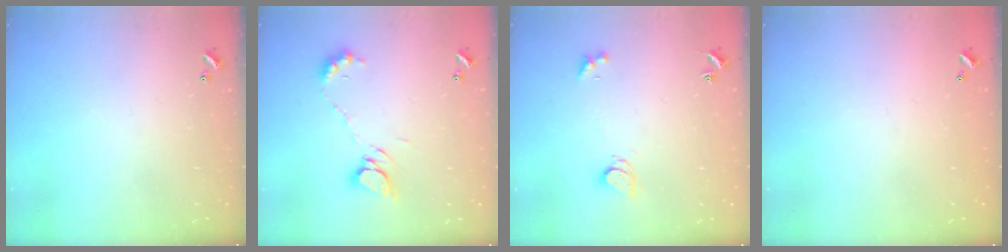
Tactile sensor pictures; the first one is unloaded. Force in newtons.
{"total": 8.2, "press": 8.2, "slide": 0.8}
{"total": 1.5, "press": 1.4, "slide": 0.4}
{"total": 3.0, "press": 3.0, "slide": 0.1}